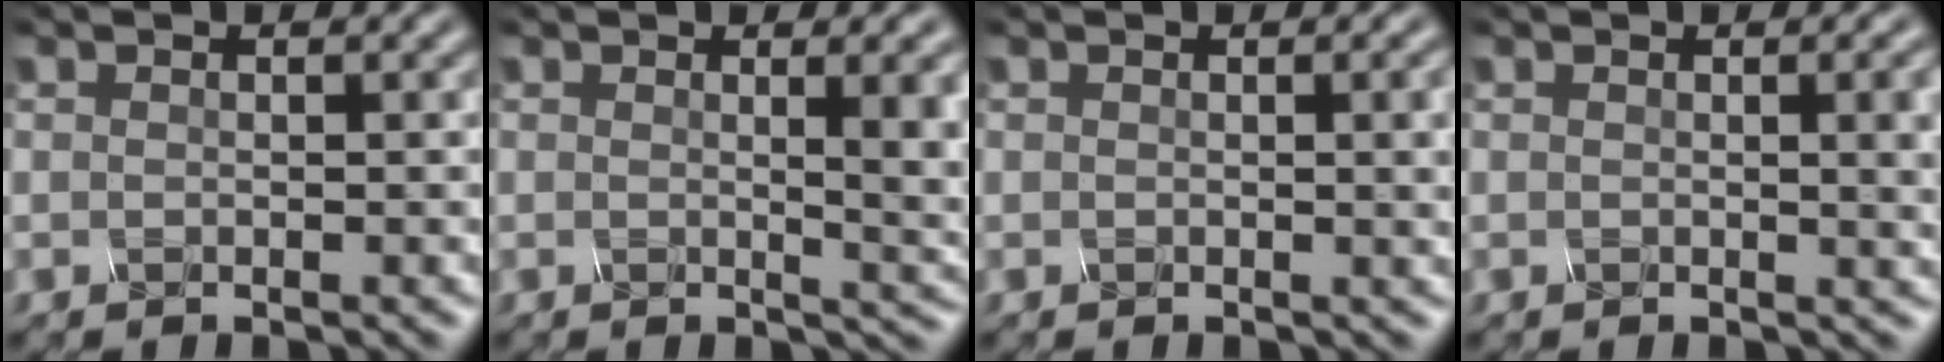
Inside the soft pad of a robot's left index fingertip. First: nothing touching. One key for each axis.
{"total": 5.4, "fx": 0.6, "fy": 1.7, "fz": 5.1, "tx": -0.046, "ty": -0.001, "tz": 0.011}
{"total": 3.2, "fx": 0.3, "fy": 1.2, "fz": 3.0, "tx": -0.021, "ty": 0.008, "tz": 0.001}
{"total": 4.7, "fx": 0.4, "fy": 1.9, "fz": 4.3, "tx": -0.027, "ty": 0.010, "tz": 0.004}